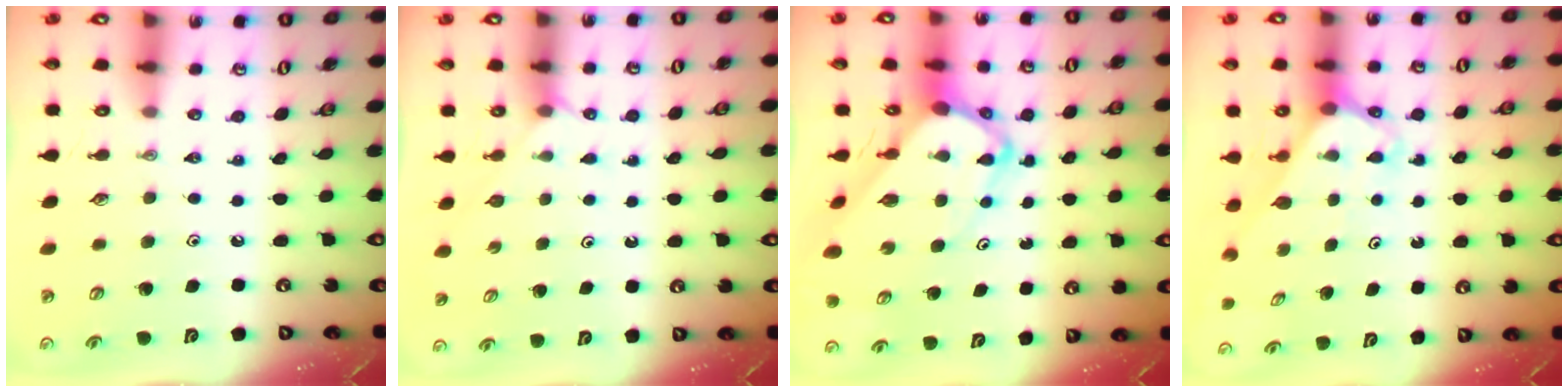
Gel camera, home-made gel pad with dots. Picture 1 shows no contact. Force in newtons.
{"total": 1.8, "press": 1.7, "slide": 0.4}
{"total": 6.7, "press": 6.6, "slide": 0.6}
{"total": 2.7, "press": 2.7, "slide": 0.2}